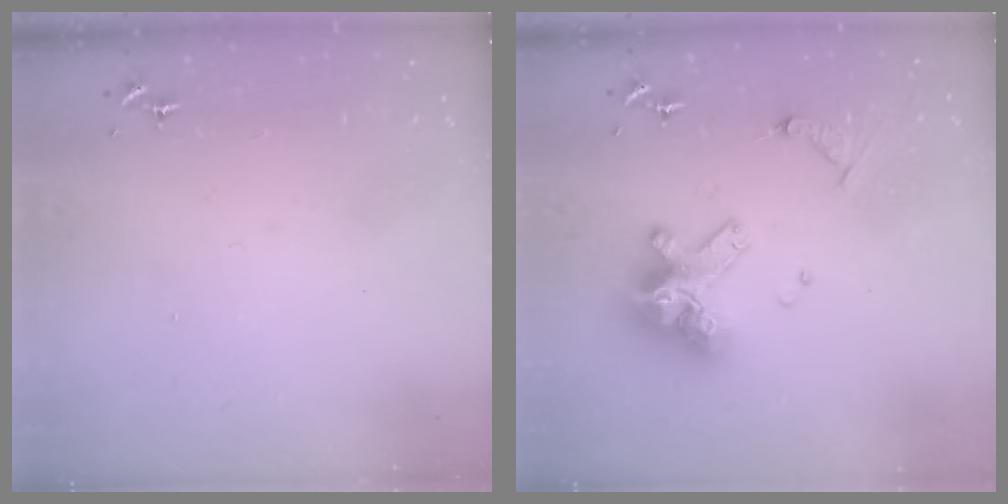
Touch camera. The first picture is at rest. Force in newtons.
{"total": 14.8, "press": 14.6, "slide": 2.4}